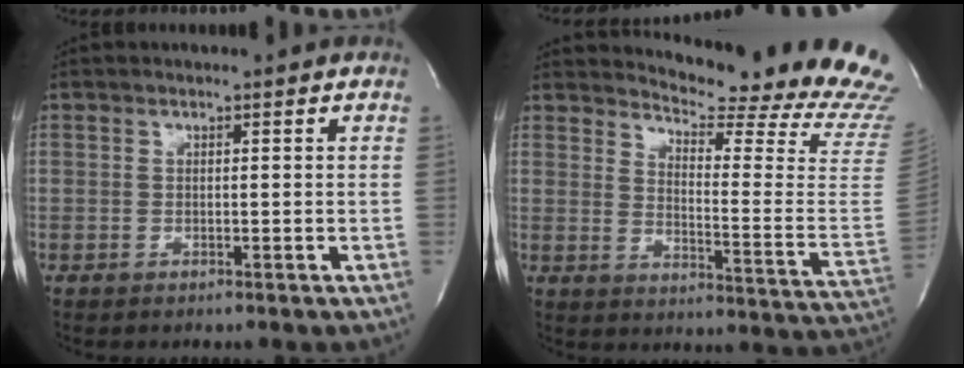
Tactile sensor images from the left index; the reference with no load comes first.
{"total": 22.1, "force": [21.1, 0.3, 6.5], "torque": [-0.102, -0.155, 0.245]}